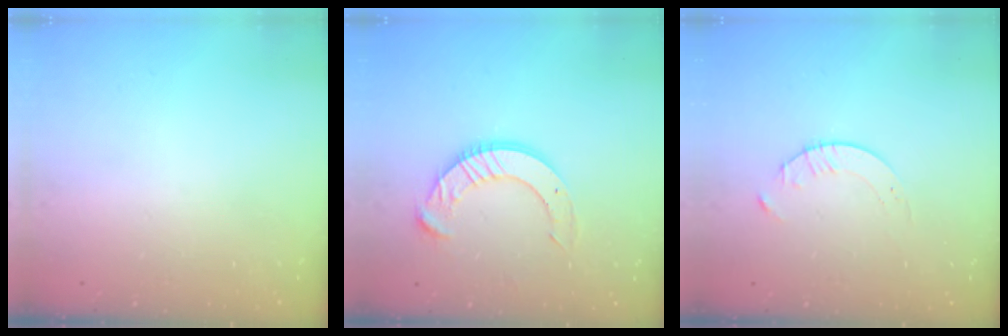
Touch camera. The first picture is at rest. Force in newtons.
{"total": 12.2, "press": 12.1, "slide": 1.2}
{"total": 4.1, "press": 4.0, "slide": 0.5}